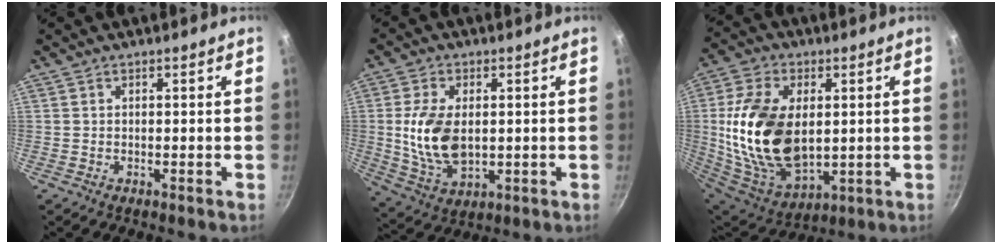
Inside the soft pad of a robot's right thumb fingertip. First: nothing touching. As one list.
[{"total": 12.4, "force": [0.6, 7.4, 9.8], "torque": [-0.181, -0.012, 0.018]}, {"total": 22.5, "force": [1.9, 13.8, 17.7], "torque": [-0.326, -0.013, 0.048]}]